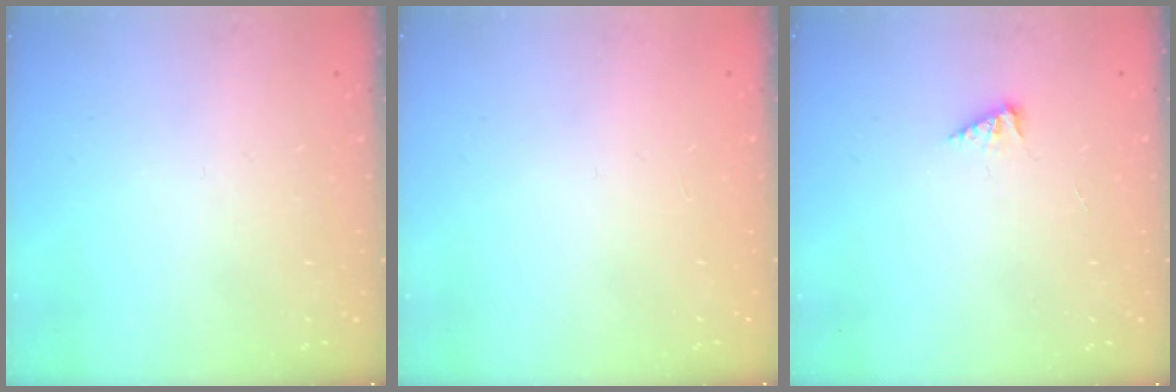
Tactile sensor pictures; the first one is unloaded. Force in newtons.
{"total": 0.0}
{"total": 2.7, "press": 2.7, "slide": 0.4}